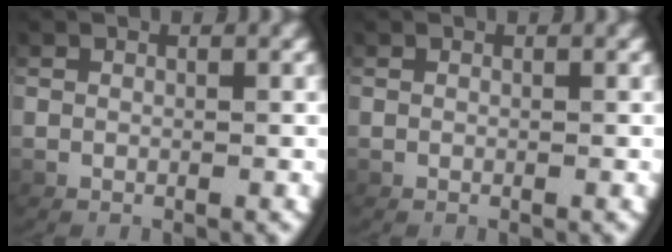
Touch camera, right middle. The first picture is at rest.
{"total": 0.0}